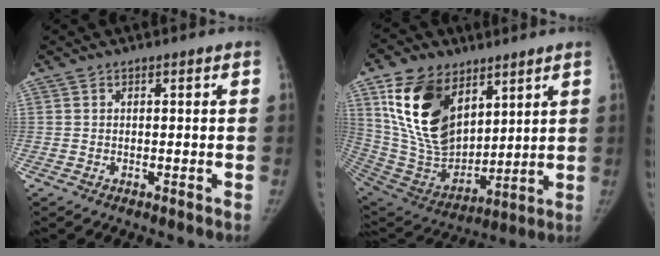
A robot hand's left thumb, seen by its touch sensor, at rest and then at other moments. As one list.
[{"total": 21.7, "force": [9.6, 13.4, 14.1], "torque": [-0.233, -0.048, 0.192]}]